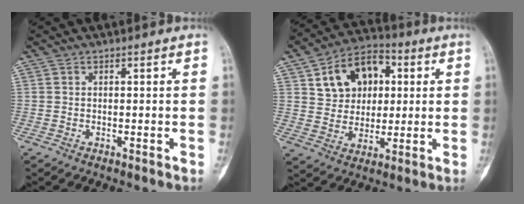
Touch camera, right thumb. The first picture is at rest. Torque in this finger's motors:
{"motor_torque": [-0.14, 0.84, 0.47, -0.19, 0.08]}